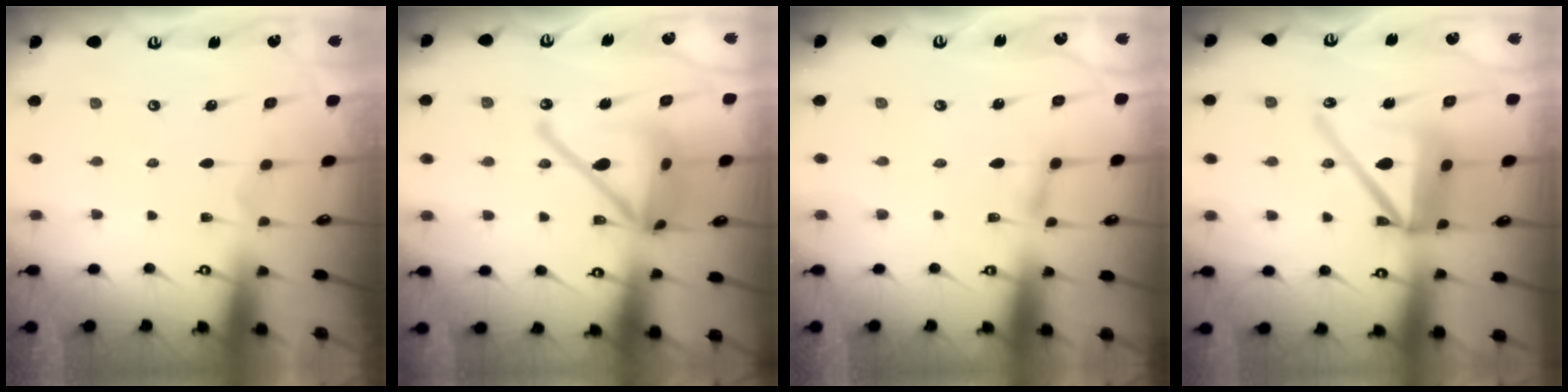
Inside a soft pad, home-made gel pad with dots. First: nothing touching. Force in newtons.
{"total": 19.7, "press": 19.6, "slide": 2.0}
{"total": 2.4, "press": 2.4, "slide": 0.3}
{"total": 15.2, "press": 14.9, "slide": 2.7}